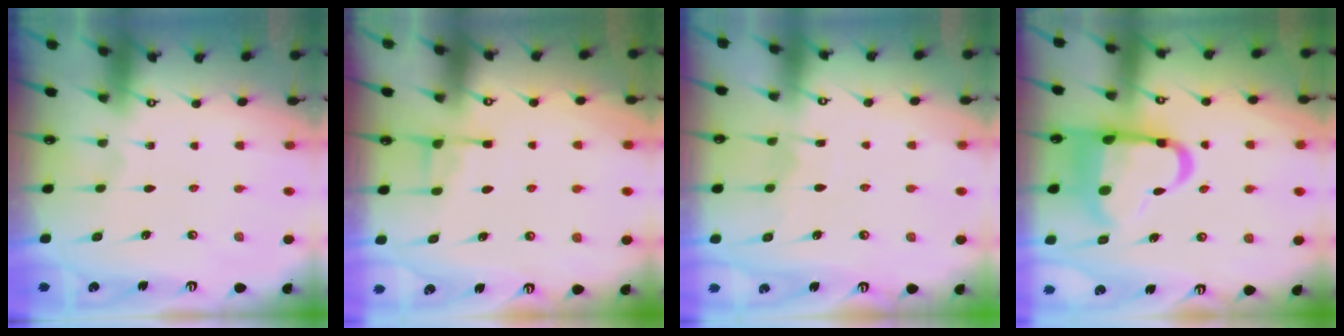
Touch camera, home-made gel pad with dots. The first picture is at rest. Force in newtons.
{"total": 5.4, "press": 5.4, "slide": 0.2}
{"total": 5.7, "press": 5.7, "slide": 0.4}
{"total": 16.4, "press": 16.3, "slide": 1.8}